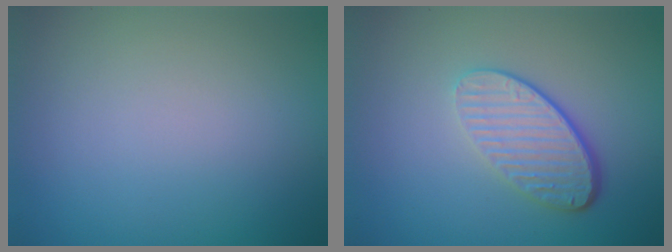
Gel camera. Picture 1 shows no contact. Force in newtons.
{"total": 4.5, "press": 3.2, "slide": 3.2}